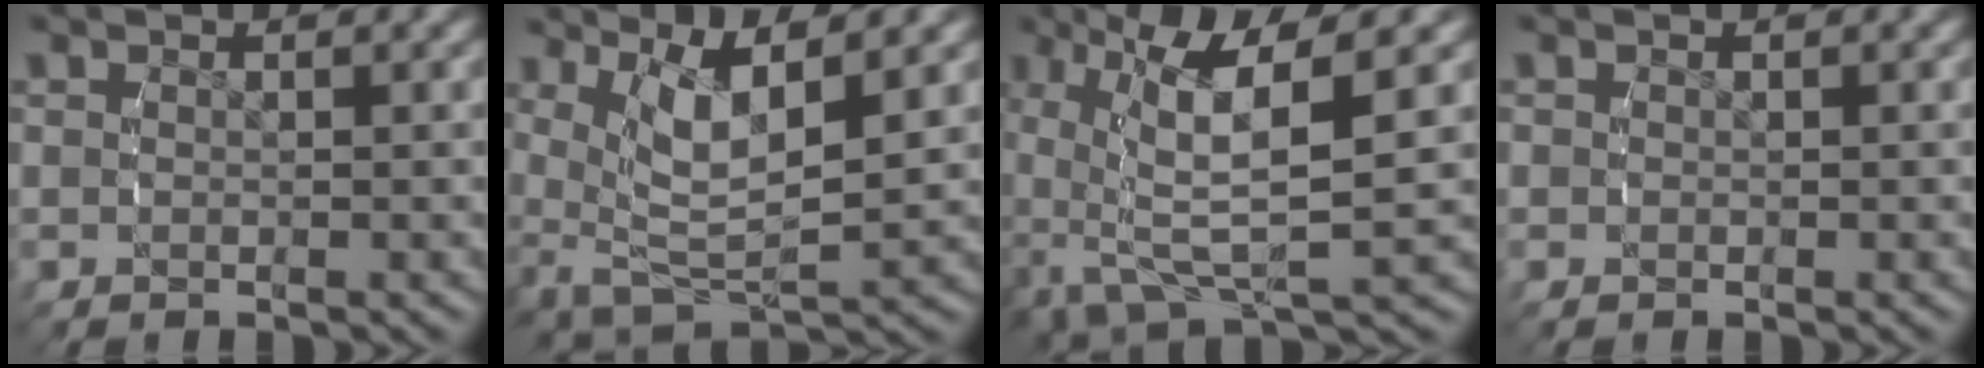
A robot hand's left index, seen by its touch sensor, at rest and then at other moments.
{"total": 6.7, "force": [-0.2, 4.1, 5.3], "torque": [-0.129, -0.045, 0.021]}
{"total": 7.6, "force": [-0.5, 3.0, 7.0], "torque": [-0.126, -0.016, 0.004]}
{"total": 0.8, "force": [0.0, 0.8, 0.2], "torque": [-0.005, 0.001, -0.001]}